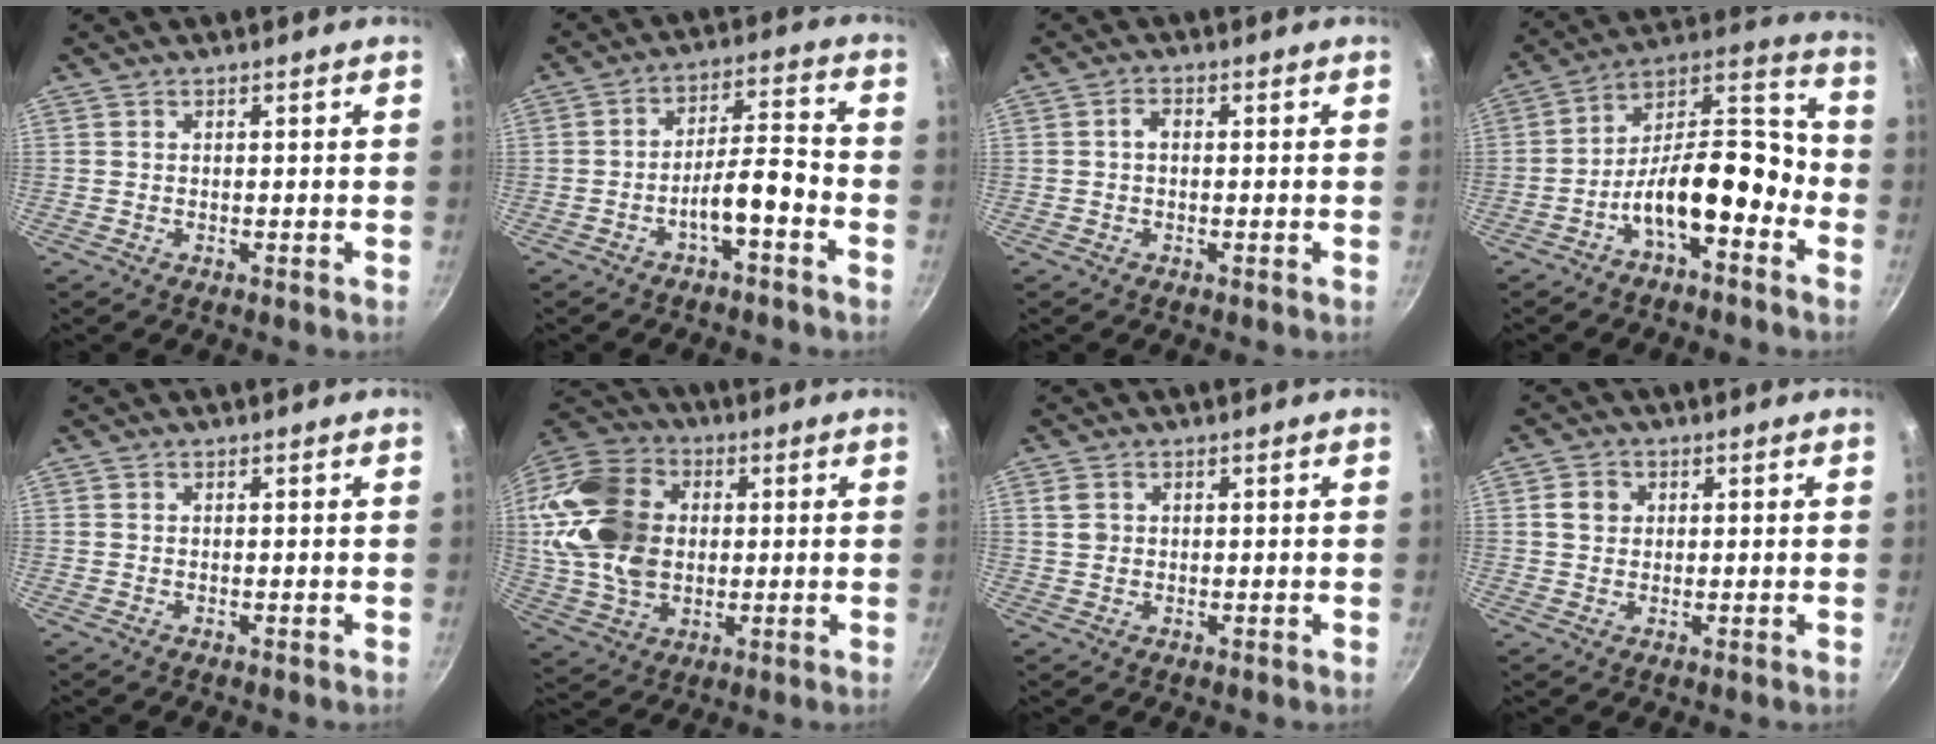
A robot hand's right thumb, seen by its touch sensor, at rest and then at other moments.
{"total": 7.9, "force": [-3.4, 2.5, 6.7], "torque": [-0.110, 0.043, -0.057]}
{"total": 1.8, "force": [0.0, 1.1, 1.5], "torque": [-0.023, 0.008, -0.003]}
{"total": 16.8, "force": [-5.8, 7.4, 13.9], "torque": [-0.208, 0.080, -0.098]}
{"total": 0.0}
{"total": 22.2, "force": [2.2, 15.9, 15.4], "torque": [-0.330, 0.011, 0.044]}
{"total": 2.2, "force": [0.7, 1.8, 1.2], "torque": [-0.020, -0.001, 0.017]}
{"total": 3.5, "force": [0.8, 3.0, 1.7], "torque": [-0.019, 0.001, 0.014]}